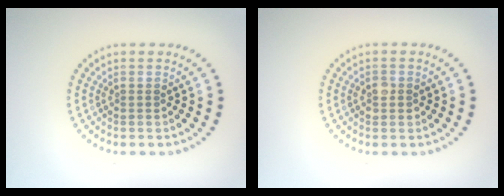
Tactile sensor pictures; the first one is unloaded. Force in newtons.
{"total": 1.3, "press": 1.3, "slide": 0.2}